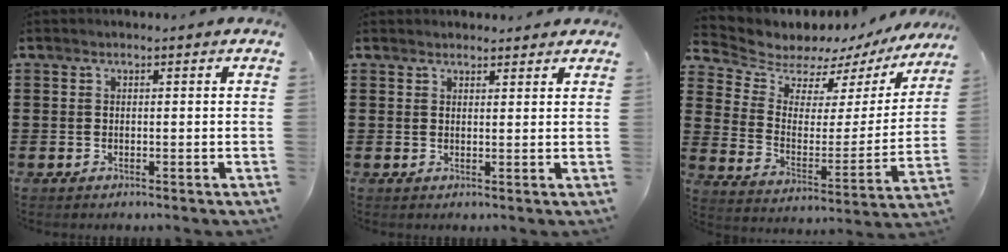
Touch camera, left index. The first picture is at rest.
{"total": 1.9, "force": [1.8, 0.5, 0.0], "torque": [-0.004, 0.002, 0.036]}
{"total": 5.9, "force": [5.4, 2.3, 0.6], "torque": [-0.045, -0.049, 0.090]}